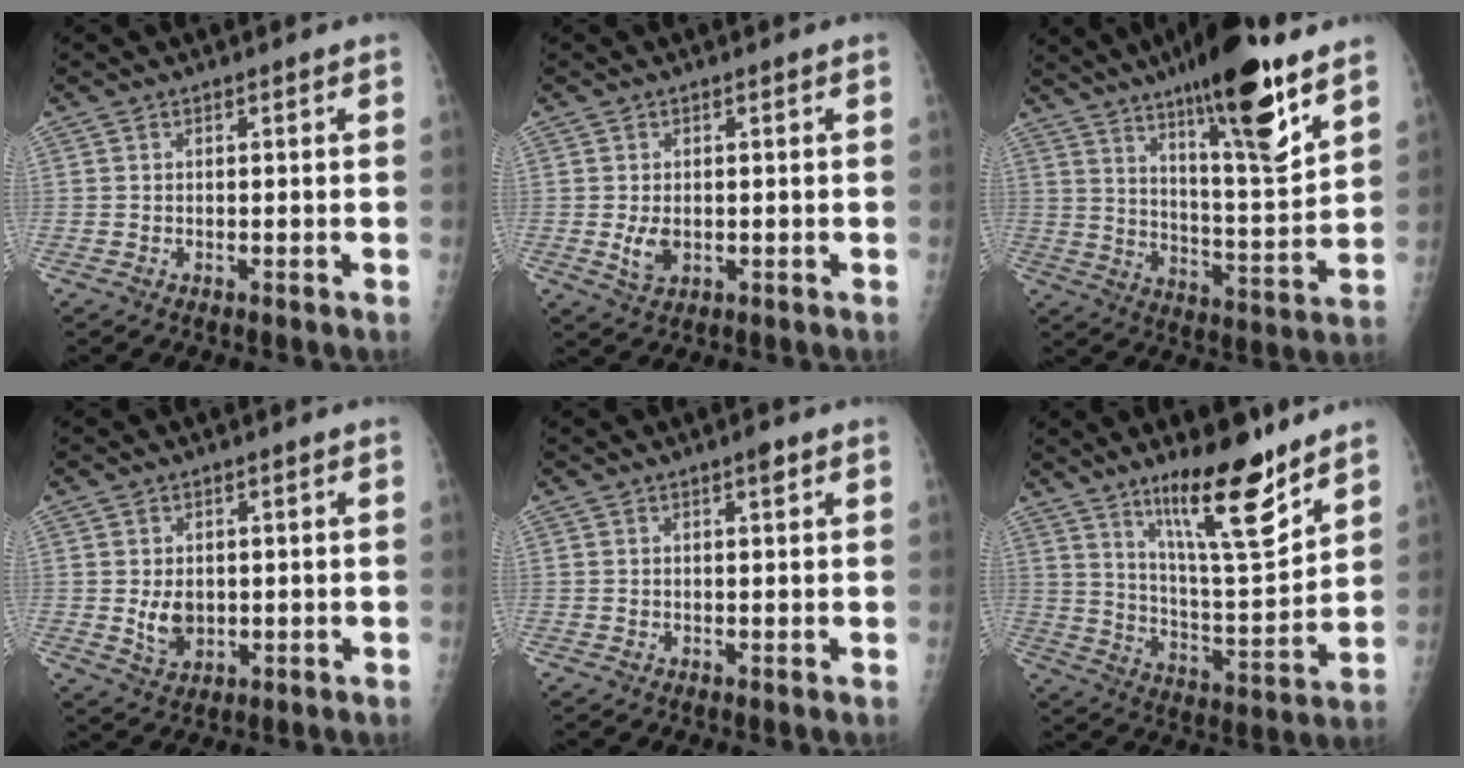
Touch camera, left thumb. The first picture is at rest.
{"total": 3.3, "force": [-0.3, 2.2, 2.5], "torque": [-0.043, -0.007, -0.001]}
{"total": 19.7, "force": [12.3, 3.7, 14.9], "torque": [-0.209, -0.071, 0.198]}
{"total": 4.5, "force": [0.1, 3.3, 3.0], "torque": [-0.038, -0.009, 0.012]}
{"total": 1.5, "force": [0.9, 0.4, 1.2], "torque": [-0.017, -0.001, 0.011]}
{"total": 16.9, "force": [11.7, 3.5, 11.7], "torque": [-0.164, -0.087, 0.201]}